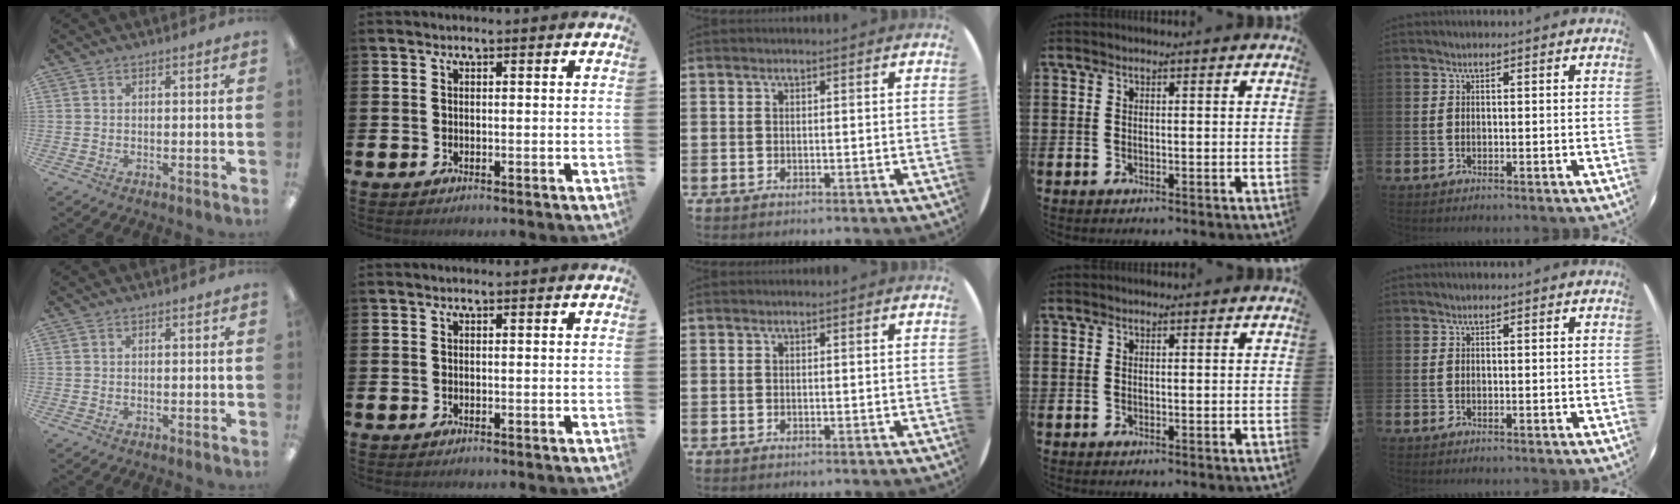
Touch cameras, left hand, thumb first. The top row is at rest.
{}